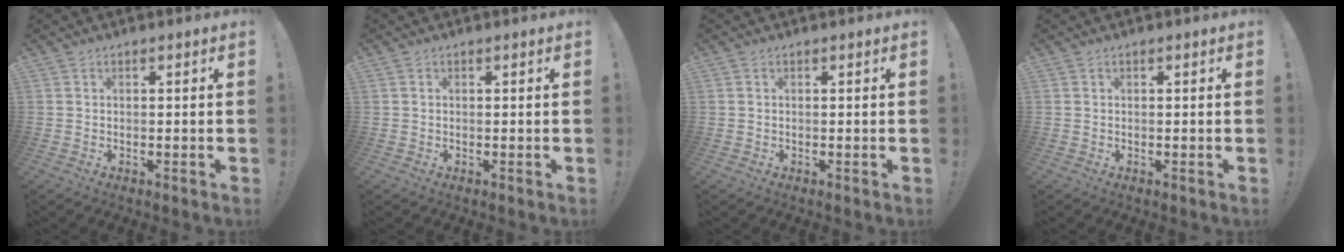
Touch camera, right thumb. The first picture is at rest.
{"total": 0.0}
{"total": 0.0}
{"total": 0.0}